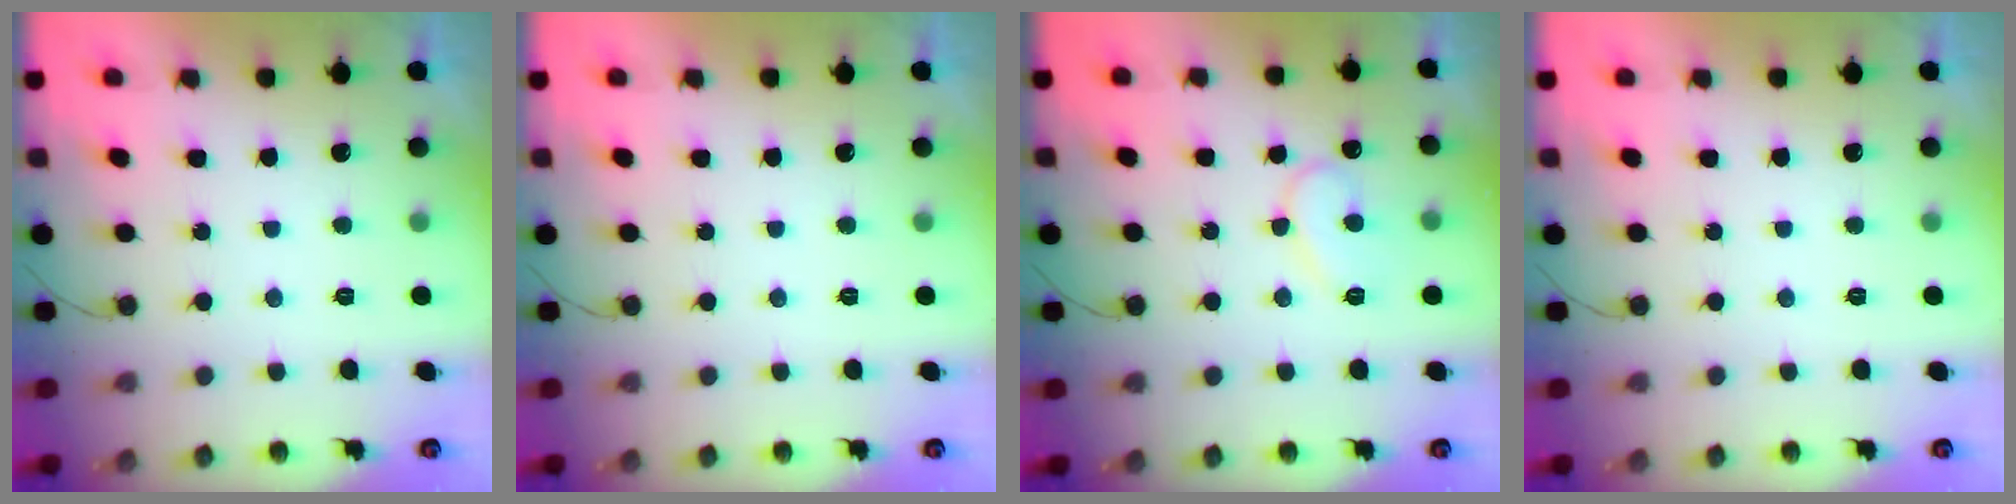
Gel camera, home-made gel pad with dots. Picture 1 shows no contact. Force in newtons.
{"total": 0.0}
{"total": 9.8, "press": 9.8, "slide": 0.9}
{"total": 0.0}